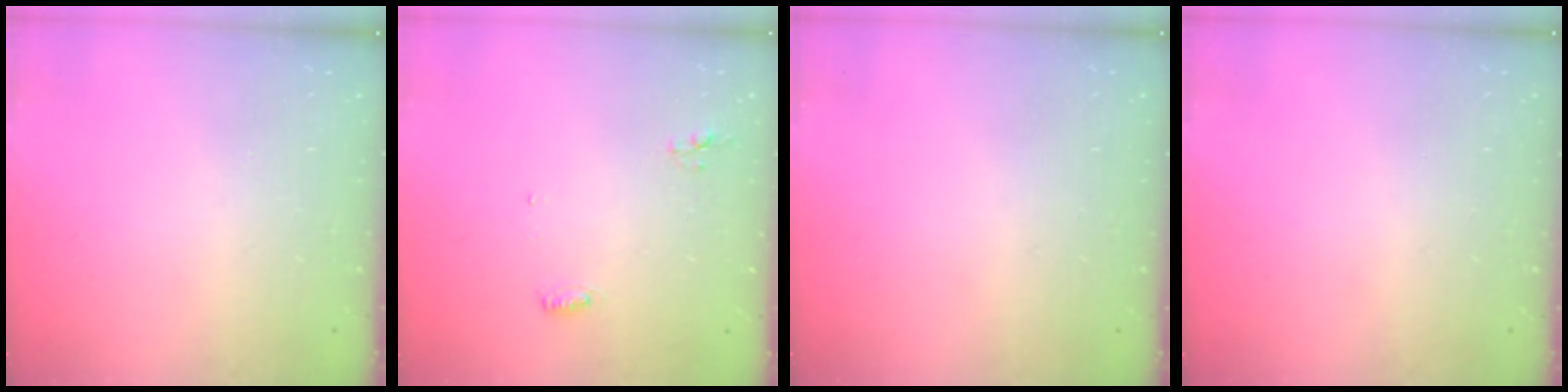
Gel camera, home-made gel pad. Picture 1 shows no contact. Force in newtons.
{"total": 4.6, "press": 4.4, "slide": 1.1}
{"total": 0.0}
{"total": 0.0}